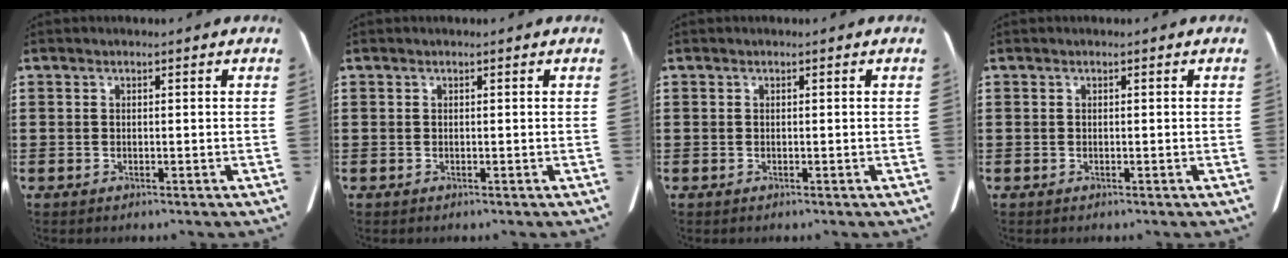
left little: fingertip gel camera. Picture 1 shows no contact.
{"total": 0.0}
{"total": 0.0}
{"total": 0.0}